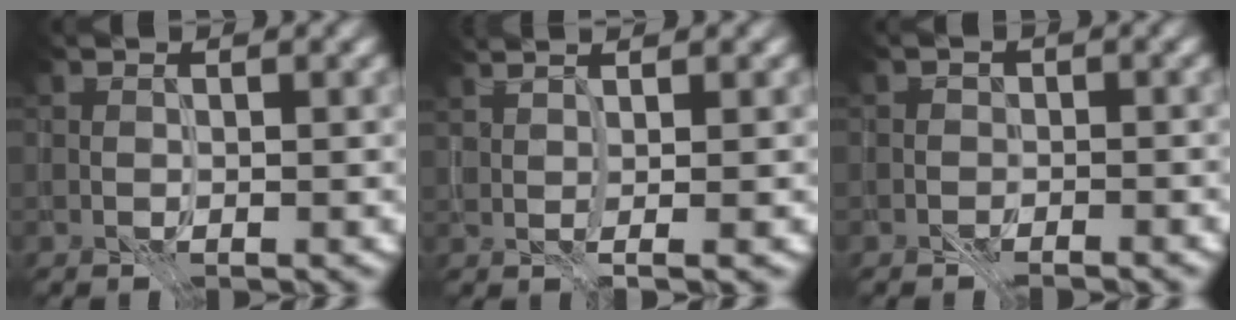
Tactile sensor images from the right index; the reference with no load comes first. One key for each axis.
{"total": 4.2, "fx": 2.2, "fy": 1.2, "fz": 3.4, "tx": -0.043, "ty": 0.018, "tz": 0.016}
{"total": 1.3, "fx": -1.2, "fy": 0.4, "fz": -0.1, "tx": 0.004, "ty": 0.004, "tz": -0.023}